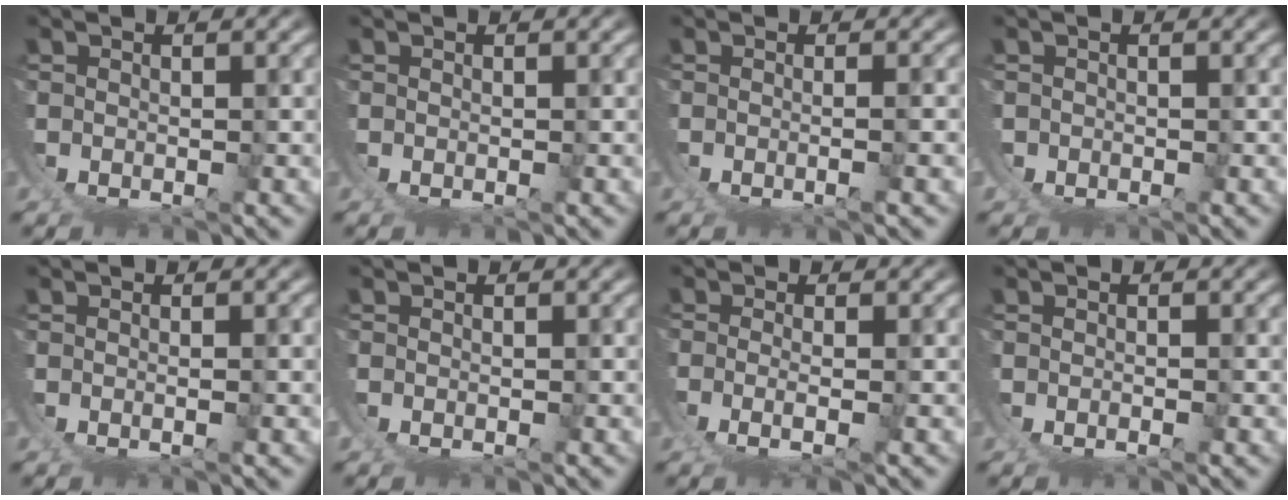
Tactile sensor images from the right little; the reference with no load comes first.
{"total": 0.0}
{"total": 1.6, "force": [0.0, -0.7, 1.4], "torque": [-0.028, -0.006, 0.007]}
{"total": 1.4, "force": [0.2, 1.4, -0.1], "torque": [-0.014, 0.000, 0.000]}
{"total": 1.3, "force": [0.3, -1.0, 0.8], "torque": [-0.017, -0.002, 0.011]}
{"total": 0.6, "force": [0.2, 0.4, 0.3], "torque": [-0.009, 0.001, 0.002]}
{"total": 2.4, "force": [0.4, 0.4, 2.3], "torque": [-0.056, -0.018, 0.017]}
{"total": 0.6, "force": [0.0, -0.3, 0.5], "torque": [-0.008, 0.000, 0.002]}